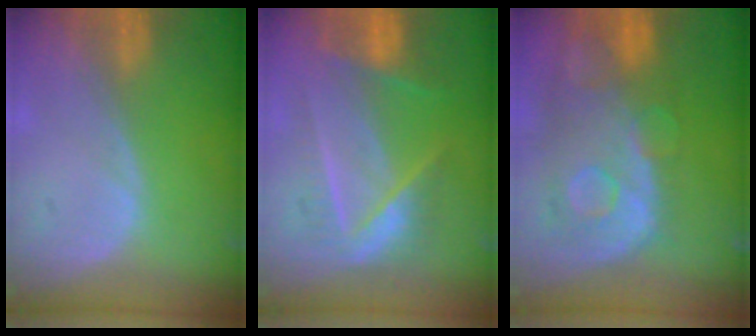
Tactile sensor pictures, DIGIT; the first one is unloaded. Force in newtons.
{"total": 7.1, "press": 7.1, "slide": 0.2}
{"total": 11.2, "press": 9.8, "slide": 5.5}